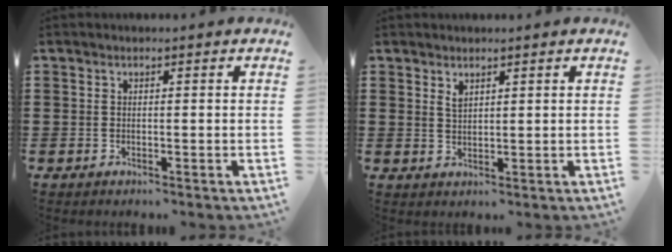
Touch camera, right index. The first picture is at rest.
{"total": 1.6, "force": [1.2, 0.7, 0.8], "torque": [-0.019, 0.002, 0.023]}